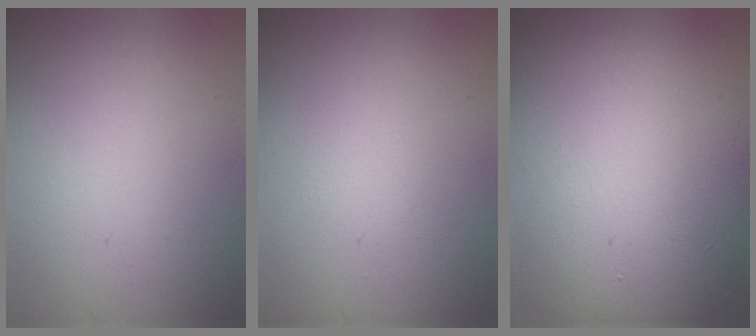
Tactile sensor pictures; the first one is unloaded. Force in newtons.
{"total": 0.7, "press": 0.7, "slide": 0.0}
{"total": 16.8, "press": 16.7, "slide": 1.1}